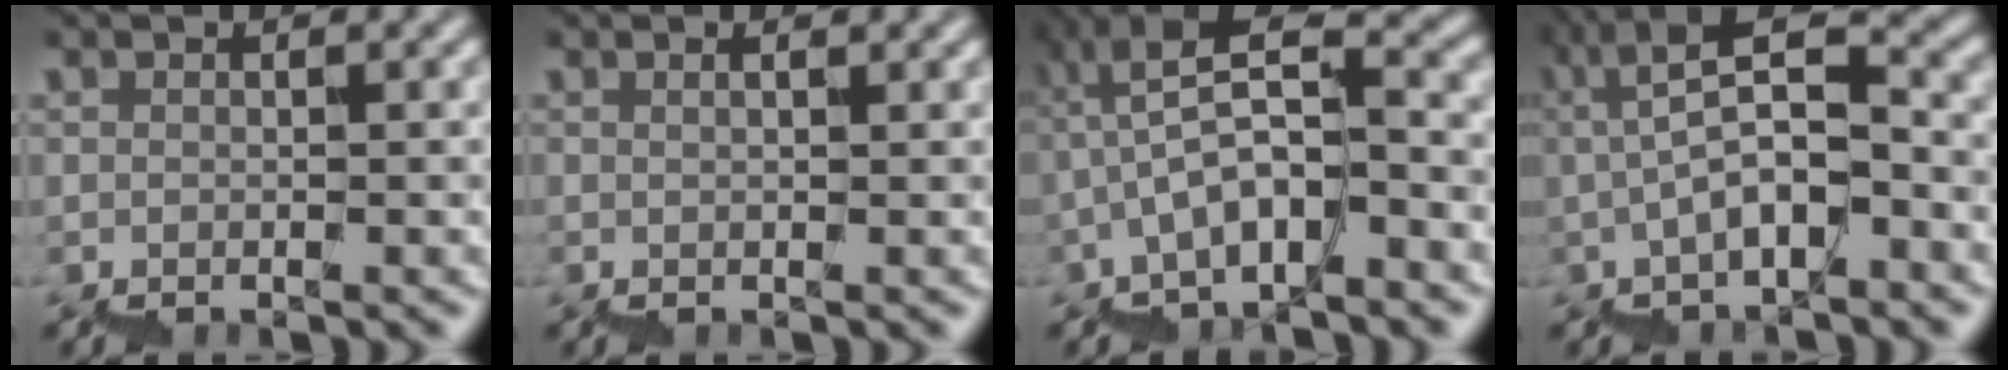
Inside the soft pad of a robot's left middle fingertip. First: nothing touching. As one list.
[{"total": 0.9, "force": [0.7, 0.1, 0.6], "torque": [-0.001, 0.000, 0.007]}, {"total": 5.9, "force": [-1.2, 1.8, 5.5], "torque": [-0.095, 0.028, -0.022]}, {"total": 5.4, "force": [-0.7, 1.4, 5.2], "torque": [-0.088, 0.028, -0.011]}]